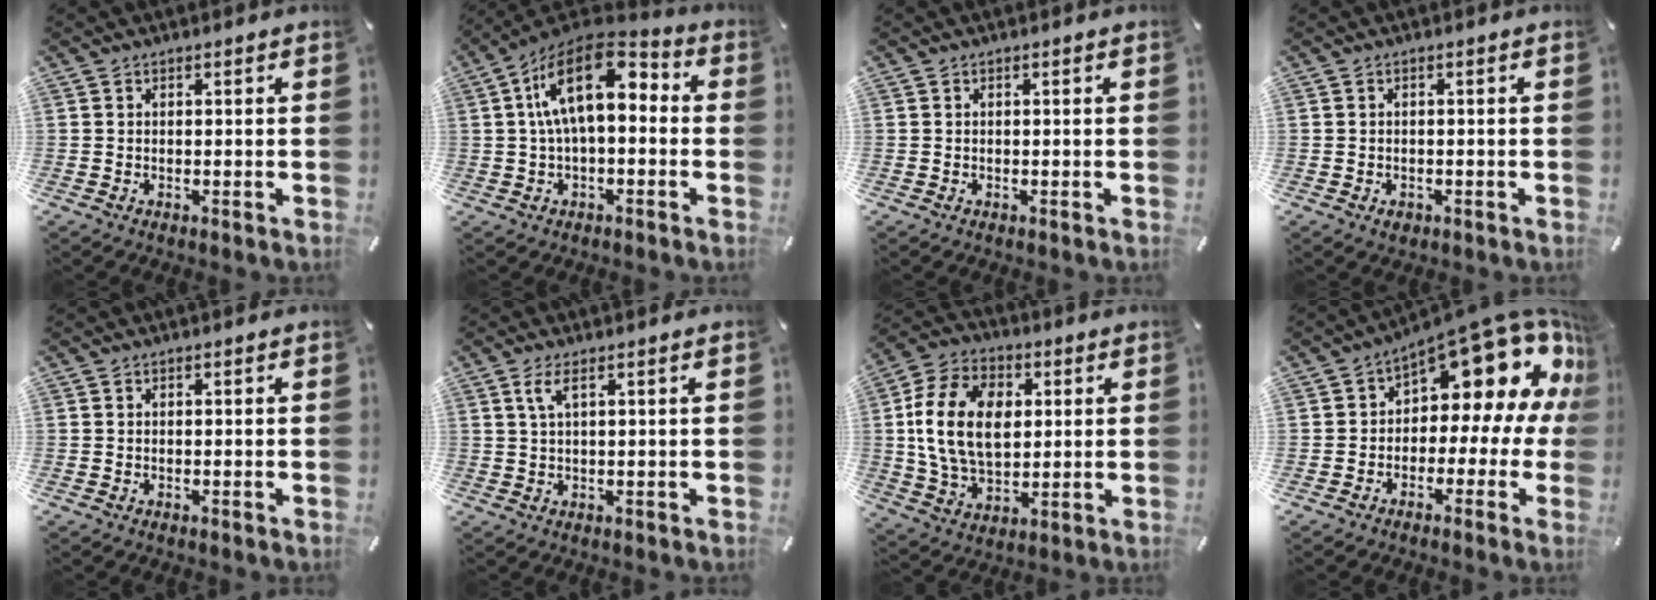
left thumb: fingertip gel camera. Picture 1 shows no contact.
{"total": 16.1, "force": [2.6, 8.5, 13.4], "torque": [-0.249, -0.008, 0.040]}
{"total": 0.0}
{"total": 1.5, "force": [-0.8, 1.0, 0.8], "torque": [-0.016, 0.004, -0.016]}
{"total": 0.0}
{"total": 3.6, "force": [1.4, 0.5, 3.3], "torque": [-0.068, 0.002, 0.023]}
{"total": 16.6, "force": [2.5, 11.9, 11.4], "torque": [-0.235, 0.011, 0.042]}
{"total": 16.6, "force": [9.2, 8.1, 11.2], "torque": [-0.135, -0.086, 0.145]}